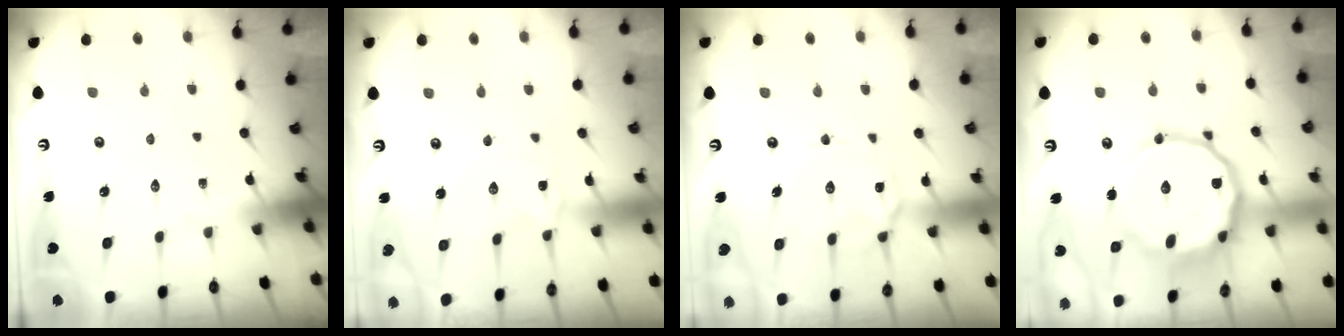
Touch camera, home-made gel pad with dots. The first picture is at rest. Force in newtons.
{"total": 0.0}
{"total": 6.5, "press": 6.5, "slide": 0.6}
{"total": 17.8, "press": 17.7, "slide": 1.5}